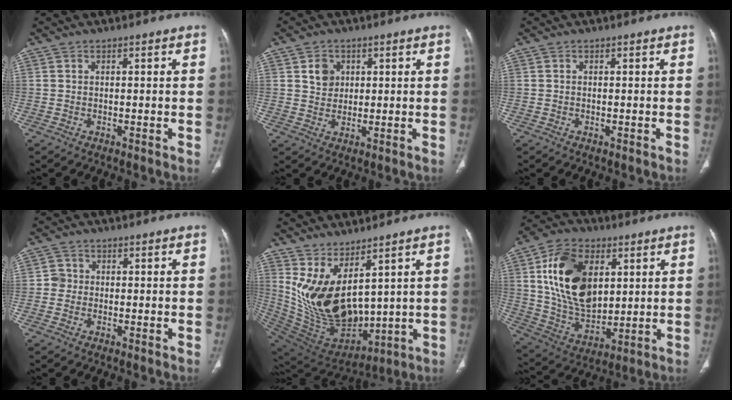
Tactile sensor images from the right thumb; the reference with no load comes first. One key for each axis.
{"total": 4.2, "fx": 1.5, "fy": 3.6, "fz": 1.7, "tx": -0.009, "ty": -0.006, "tz": 0.027}
{"total": 0.0}
{"total": 2.0, "fx": -0.2, "fy": 2.0, "fz": 0.4, "tx": 0.008, "ty": 0.008, "tz": -0.009}
{"total": 16.9, "fx": 6.4, "fy": 7.9, "fz": 13.5, "tx": -0.241, "ty": -0.062, "tz": 0.159}
{"total": 19.6, "fx": 5.3, "fy": 12.4, "fz": 14.2, "tx": -0.227, "ty": -0.017, "tz": 0.106}